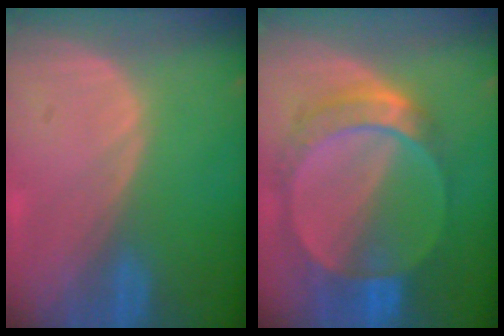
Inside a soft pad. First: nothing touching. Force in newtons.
{"total": 8.9, "press": 7.9, "slide": 4.0}